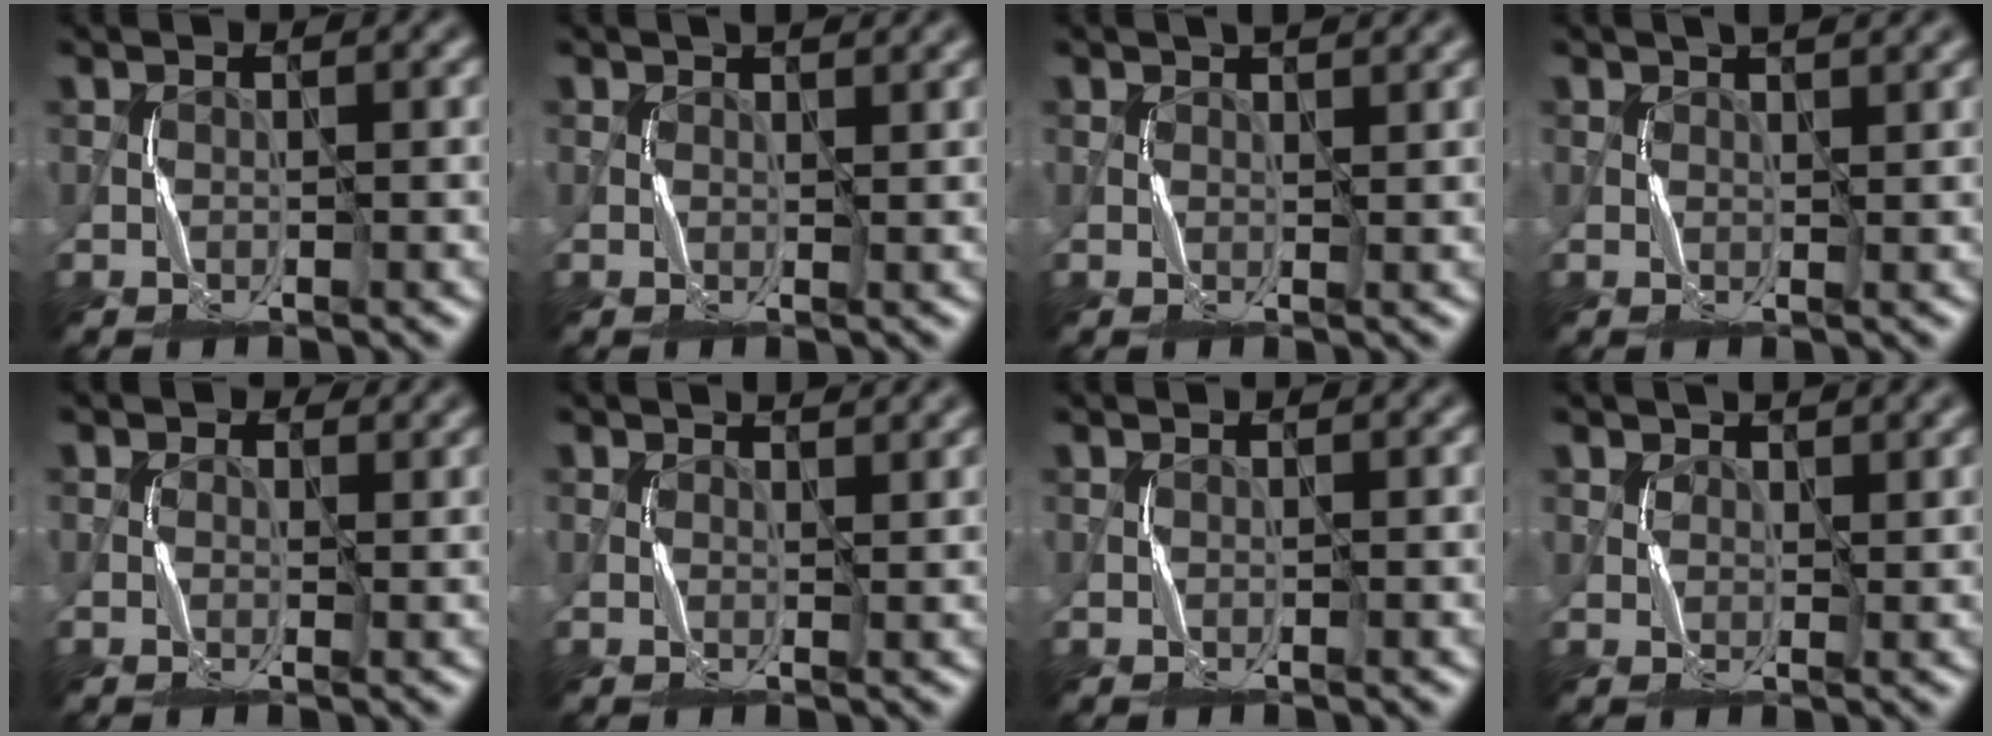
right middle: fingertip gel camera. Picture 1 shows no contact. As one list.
[{"total": 1.8, "force": [1.3, 0.6, 1.0], "torque": [-0.013, -0.003, 0.020]}, {"total": 2.1, "force": [1.6, 0.7, 1.3], "torque": [-0.016, 0.000, 0.019]}, {"total": 2.5, "force": [1.8, 0.7, 1.6], "torque": [-0.018, 0.002, 0.019]}, {"total": 1.6, "force": [0.9, 1.2, 0.6], "torque": [-0.007, -0.004, 0.007]}, {"total": 1.6, "force": [1.4, 0.4, 0.8], "torque": [-0.011, -0.006, 0.020]}, {"total": 0.0}, {"total": 1.8, "force": [1.4, 0.9, 0.7], "torque": [-0.015, -0.001, 0.026]}]